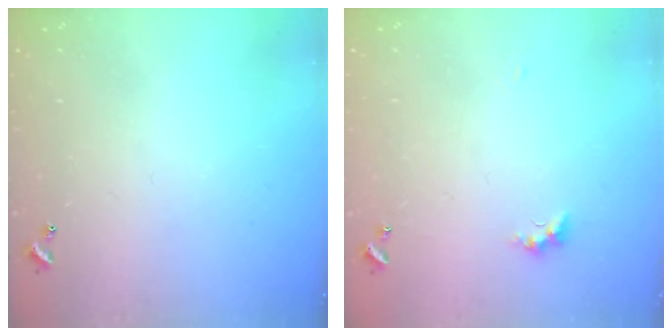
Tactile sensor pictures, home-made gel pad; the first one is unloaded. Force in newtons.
{"total": 3.9, "press": 3.8, "slide": 1.0}